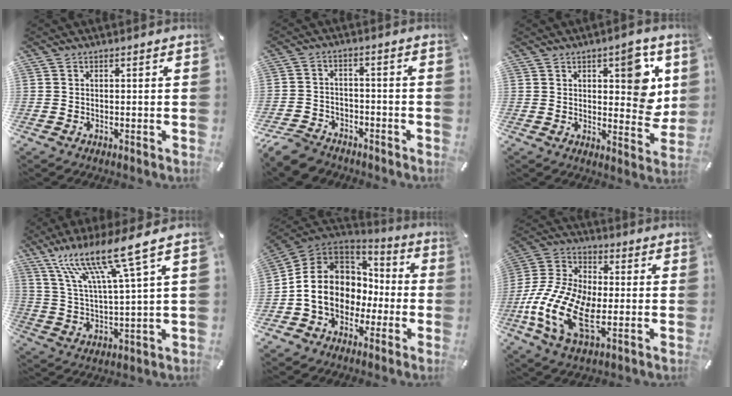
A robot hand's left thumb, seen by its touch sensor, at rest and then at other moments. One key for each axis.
{"total": 7.4, "fx": -5.8, "fy": 4.0, "fz": 2.1, "tx": -0.045, "ty": 0.031, "tz": -0.113}
{"total": 11.7, "fx": 4.3, "fy": 5.8, "fz": 9.2, "tx": -0.088, "ty": -0.025, "tz": 0.067}
{"total": 15.6, "fx": 11.2, "fy": 1.6, "fz": 10.7, "tx": -0.225, "ty": -0.062, "tz": 0.185}
{"total": 13.4, "fx": -1.2, "fy": 11.8, "fz": 6.2, "tx": -0.139, "ty": 0.016, "tz": -0.014}
{"total": 15.1, "fx": -4.5, "fy": 8.5, "fz": 11.7, "tx": -0.271, "ty": 0.000, "tz": -0.087}